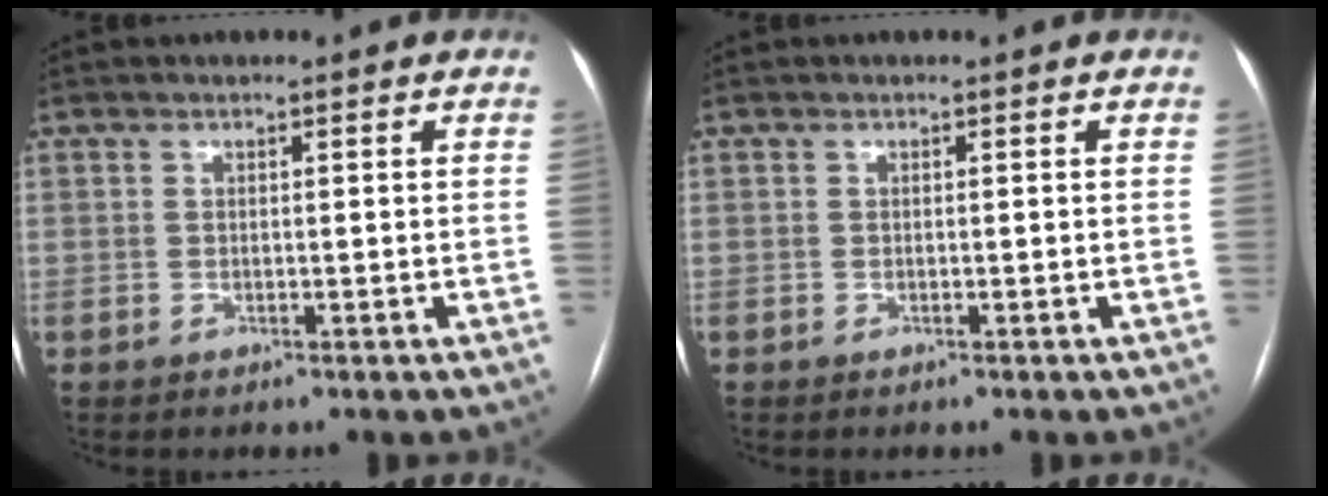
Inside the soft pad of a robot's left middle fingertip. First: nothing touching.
{"total": 0.0}